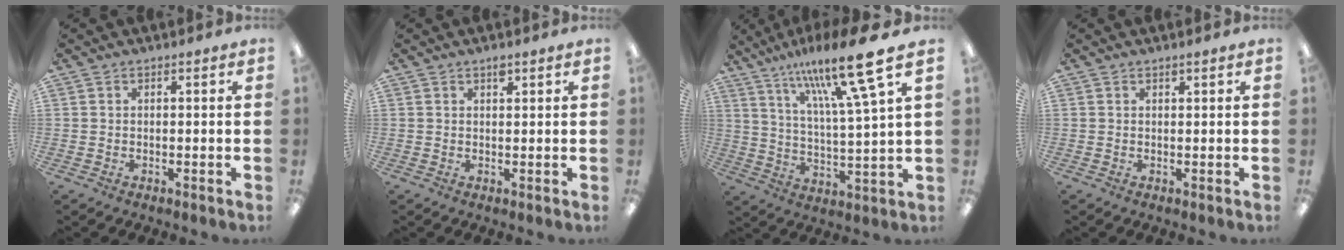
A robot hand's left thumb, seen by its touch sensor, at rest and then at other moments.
{"total": 1.5, "force": [1.2, 0.4, 0.9], "torque": [-0.011, -0.004, 0.020]}
{"total": 18.6, "force": [12.4, 2.3, 13.7], "torque": [-0.234, -0.067, 0.190]}
{"total": 0.7, "force": [0.6, 0.0, 0.3], "torque": [-0.007, 0.000, 0.011]}